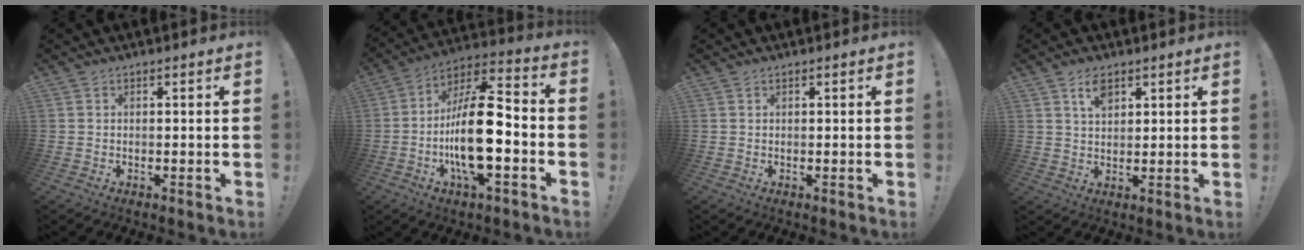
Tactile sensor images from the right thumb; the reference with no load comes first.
{"total": 20.7, "force": [-3.9, 7.6, 18.8], "torque": [-0.335, 0.015, -0.064]}
{"total": 0.0}
{"total": 4.9, "force": [2.7, 2.5, 3.2], "torque": [-0.058, -0.005, 0.047]}